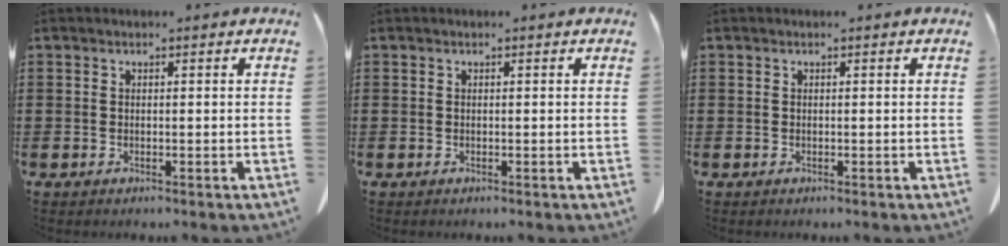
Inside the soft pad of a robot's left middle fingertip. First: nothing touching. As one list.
[{"total": 0.0}, {"total": 0.0}]